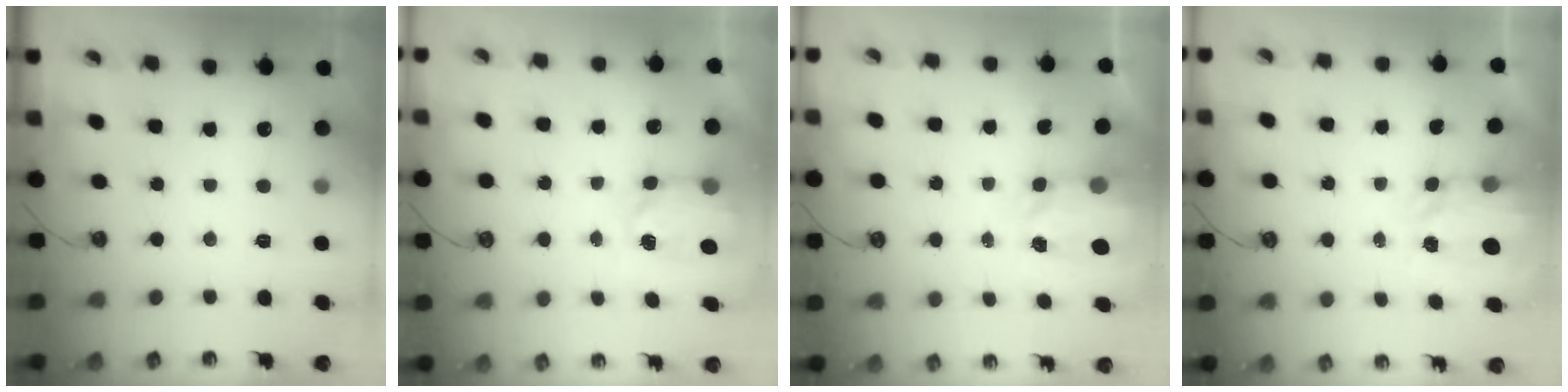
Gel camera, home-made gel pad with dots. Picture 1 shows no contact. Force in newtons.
{"total": 6.1, "press": 6.1, "slide": 0.4}
{"total": 3.9, "press": 3.8, "slide": 0.5}
{"total": 3.9, "press": 3.9, "slide": 0.4}